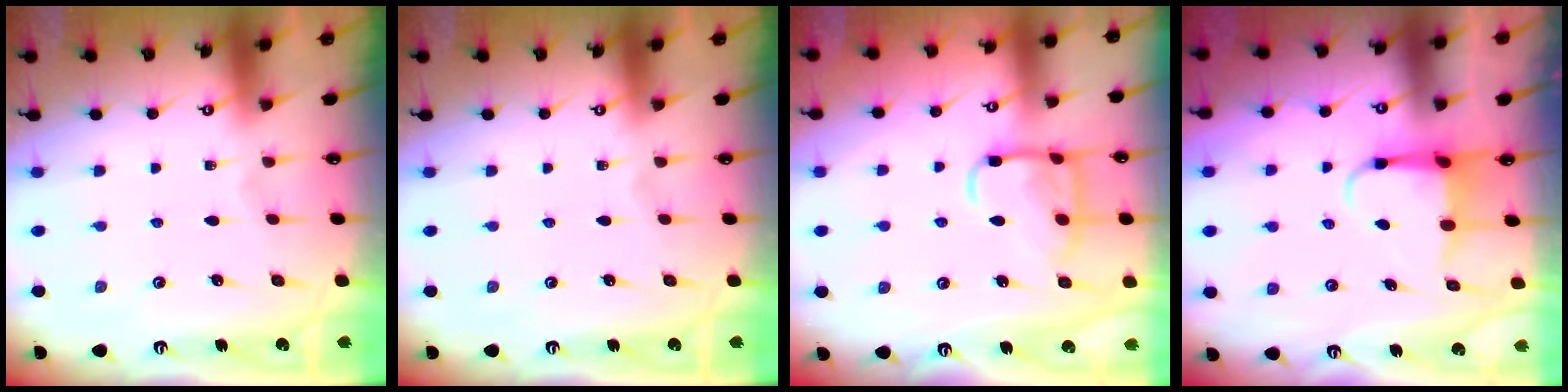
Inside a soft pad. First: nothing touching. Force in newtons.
{"total": 0.0}
{"total": 11.2, "press": 11.1, "slide": 1.0}
{"total": 4.0, "press": 3.9, "slide": 0.5}